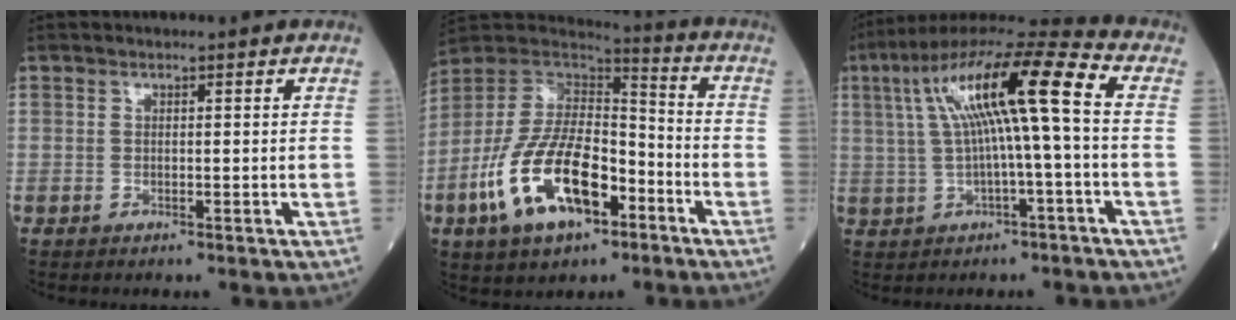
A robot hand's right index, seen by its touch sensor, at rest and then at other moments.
{"total": 18.3, "force": [-7.6, 8.0, 14.6], "torque": [-0.300, 0.005, -0.135]}
{"total": 14.9, "force": [2.2, 1.4, 14.7], "torque": [-0.262, 0.044, 0.035]}